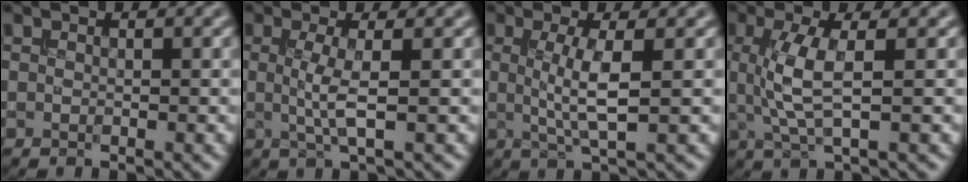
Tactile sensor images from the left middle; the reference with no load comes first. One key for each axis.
{"total": 2.7, "fx": -0.1, "fy": 0.3, "fz": 2.6, "tx": -0.056, "ty": -0.003, "tz": -0.002}
{"total": 3.6, "fx": 0.2, "fy": 0.6, "fz": 3.6, "tx": -0.071, "ty": -0.004, "tz": 0.006}
{"total": 4.0, "fx": 0.4, "fy": 0.9, "fz": 3.9, "tx": -0.089, "ty": 0.000, "tz": 0.013}